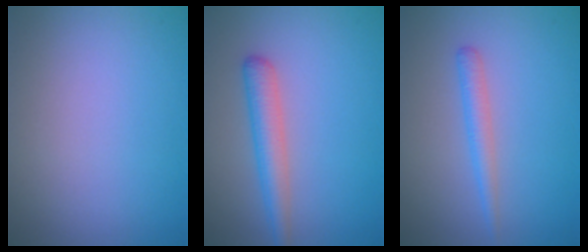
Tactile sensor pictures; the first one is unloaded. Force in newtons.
{"total": 2.9, "press": 2.9, "slide": 0.1}
{"total": 1.7, "press": 1.7, "slide": 0.1}